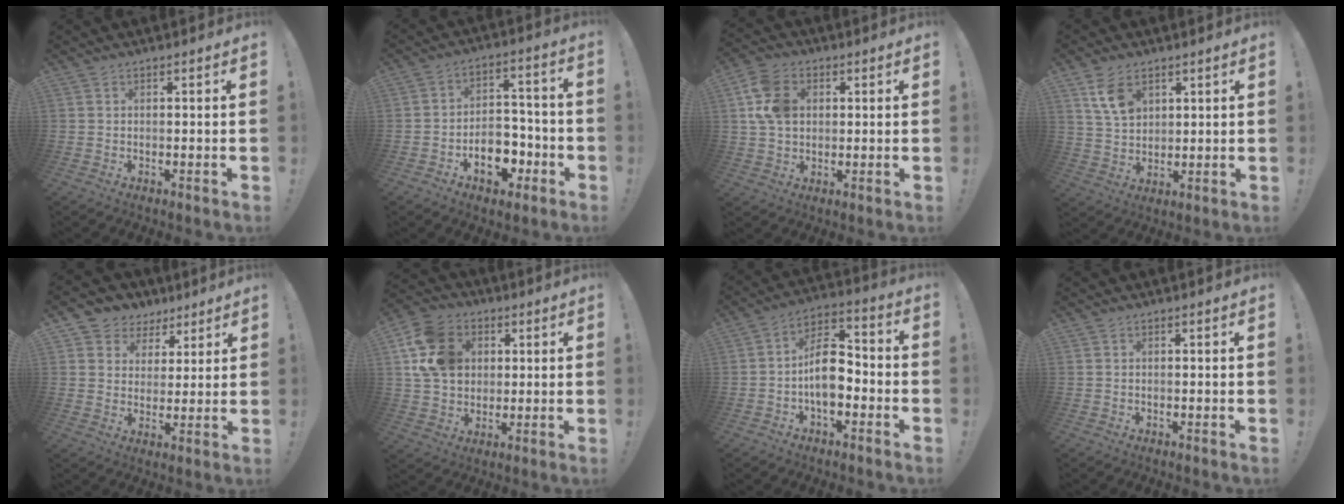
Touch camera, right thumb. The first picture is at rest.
{"total": 11.9, "force": [-5.3, 8.2, 6.7], "torque": [-0.079, 0.048, -0.082]}
{"total": 11.2, "force": [2.4, 8.5, 6.9], "torque": [-0.135, 0.010, 0.048]}
{"total": 8.5, "force": [4.4, 5.6, 4.5], "torque": [-0.074, -0.014, 0.088]}
{"total": 6.9, "force": [3.5, 5.9, 0.8], "torque": [-0.007, -0.024, 0.071]}
{"total": 15.5, "force": [3.8, 12.5, 8.2], "torque": [-0.134, -0.004, 0.080]}
{"total": 12.4, "force": [-2.9, 7.4, 9.5], "torque": [-0.157, 0.024, -0.051]}
{"total": 0.0}